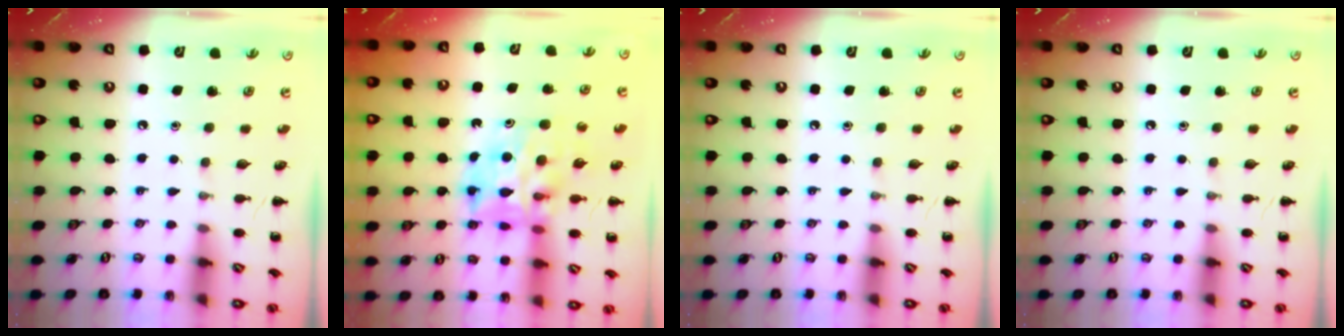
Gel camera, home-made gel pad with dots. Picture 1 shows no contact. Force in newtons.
{"total": 12.3, "press": 11.8, "slide": 3.7}
{"total": 0.0}
{"total": 0.0}